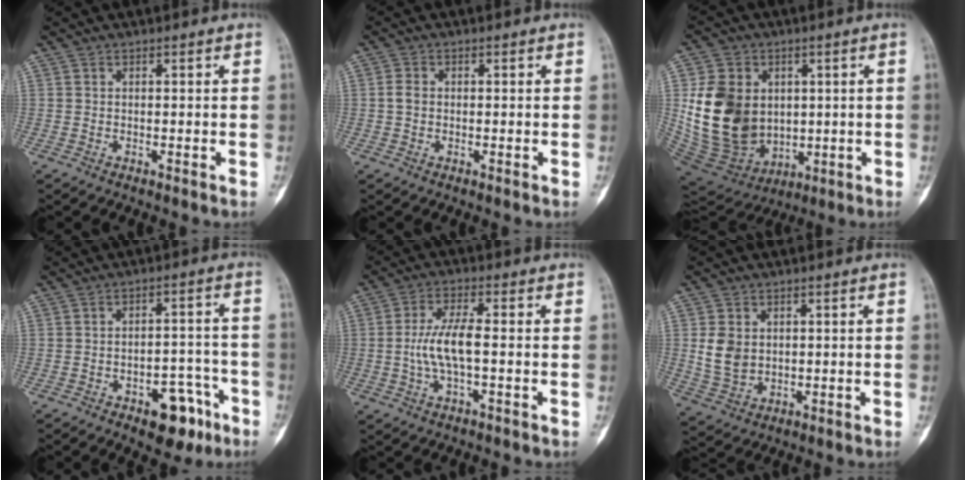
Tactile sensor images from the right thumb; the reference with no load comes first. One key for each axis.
{"total": 2.2, "fx": 0.1, "fy": 1.7, "fz": 1.4, "tx": -0.028, "ty": 0.004, "tz": -0.001}
{"total": 18.4, "fx": 1.7, "fy": 14.3, "fz": 11.4, "tx": -0.184, "ty": -0.013, "tz": 0.059}
{"total": 9.8, "fx": -5.3, "fy": 5.1, "fz": 6.5, "tx": -0.057, "ty": 0.045, "tz": -0.065}
{"total": 7.3, "fx": -0.8, "fy": 2.2, "fz": 6.9, "tx": -0.151, "ty": 0.015, "tz": -0.019}
{"total": 6.6, "fx": 1.0, "fy": 5.1, "fz": 4.0, "tx": -0.066, "ty": -0.007, "tz": 0.033}